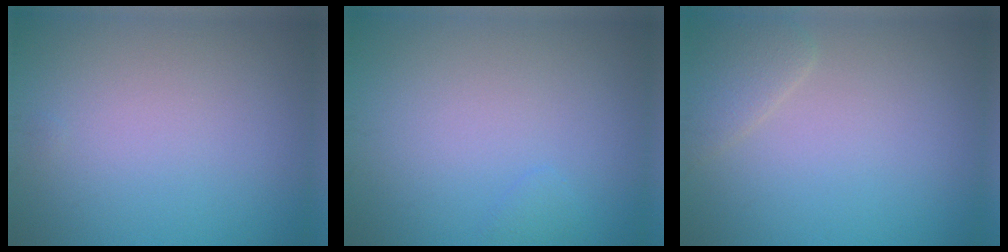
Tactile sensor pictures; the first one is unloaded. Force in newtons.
{"total": 0.6, "press": 0.6, "slide": 0.0}
{"total": 1.7, "press": 1.7, "slide": 0.2}